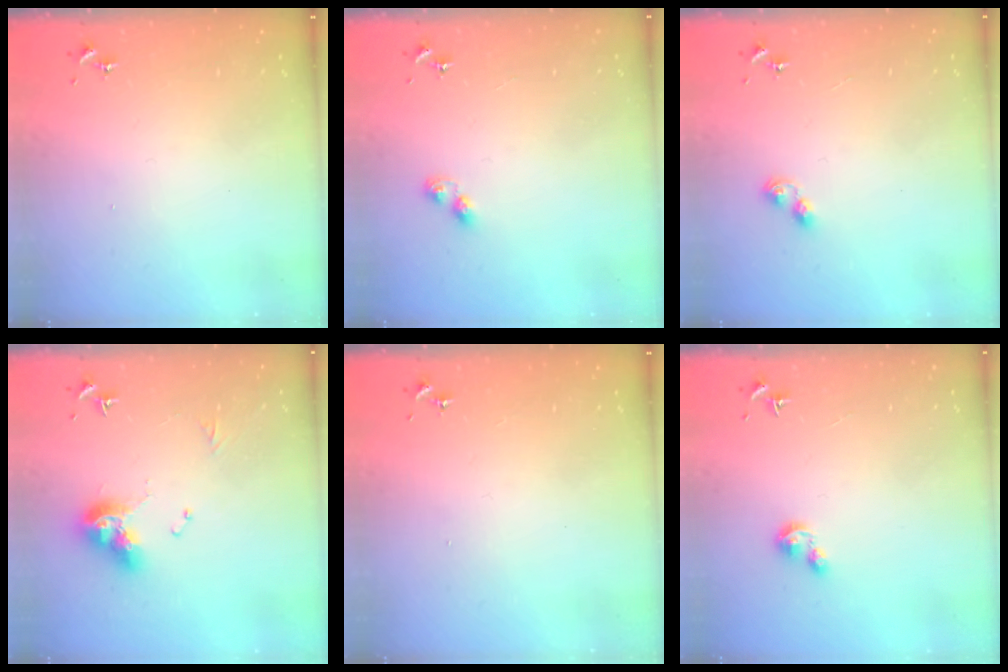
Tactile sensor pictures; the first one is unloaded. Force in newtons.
{"total": 2.6, "press": 2.5, "slide": 0.4}
{"total": 4.8, "press": 4.7, "slide": 0.5}
{"total": 11.9, "press": 11.9, "slide": 1.3}
{"total": 0.0}
{"total": 3.6, "press": 3.5, "slide": 0.4}